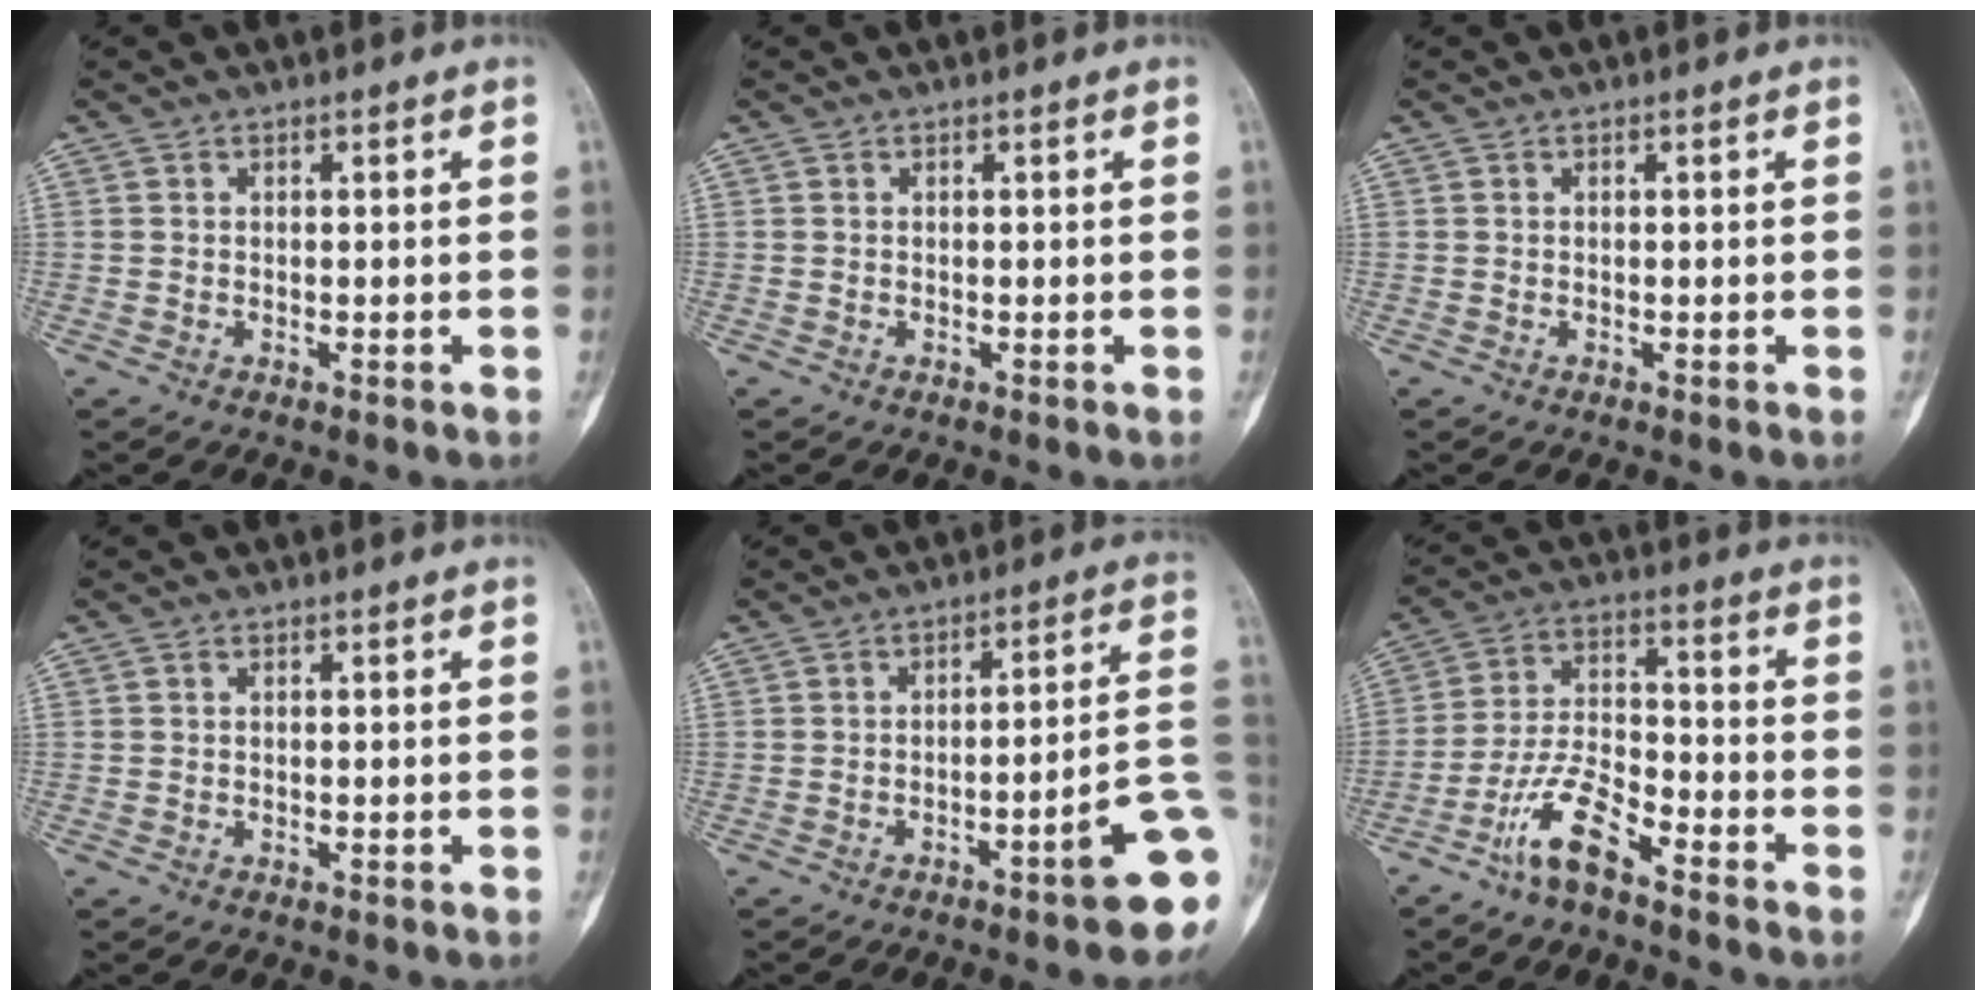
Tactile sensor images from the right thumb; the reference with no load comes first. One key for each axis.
{"total": 0.0}
{"total": 0.0}
{"total": 0.0}
{"total": 12.0, "fx": -4.5, "fy": 1.6, "fz": 11.0, "tx": -0.128, "ty": 0.032, "tz": -0.062}
{"total": 9.6, "fx": -6.7, "fy": 2.7, "fz": 6.3, "tx": -0.133, "ty": 0.051, "tz": -0.136}